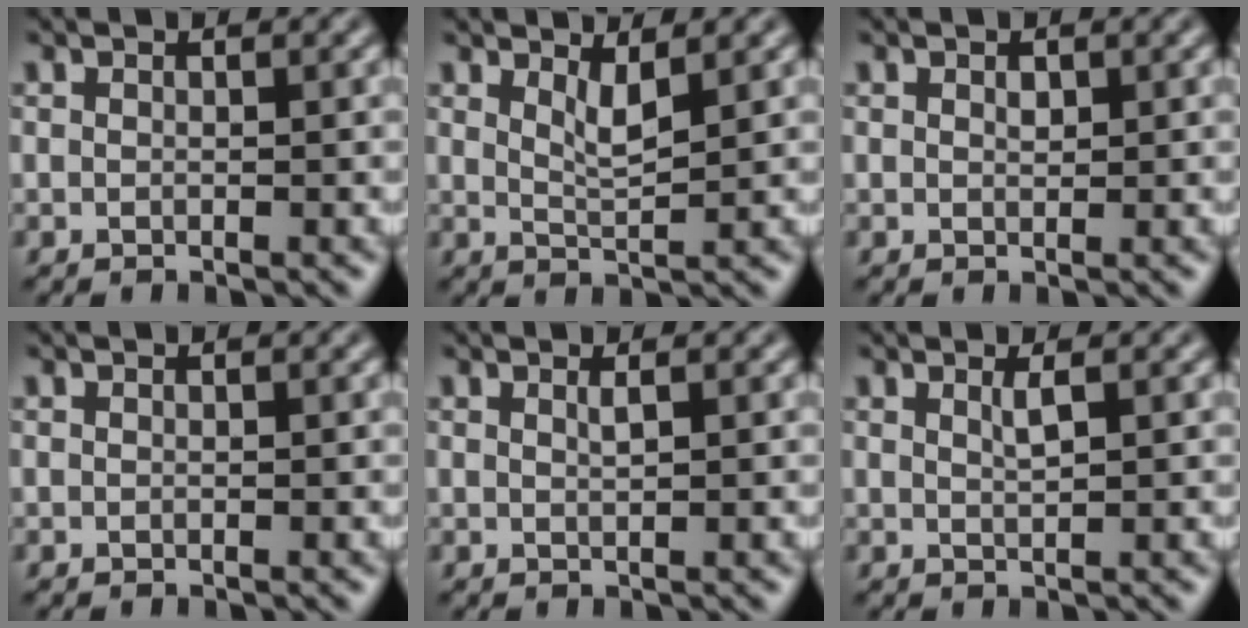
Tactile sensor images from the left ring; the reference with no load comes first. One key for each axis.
{"total": 2.0, "fx": 1.2, "fy": 0.4, "fz": 1.5, "tx": -0.027, "ty": -0.007, "tz": 0.022}
{"total": 0.7, "fx": 0.3, "fy": 0.4, "fz": 0.4, "tx": -0.007, "ty": -0.001, "tz": 0.005}
{"total": 0.0}
{"total": 0.7, "fx": 0.4, "fy": 0.1, "fz": 0.6, "tx": -0.008, "ty": 0.000, "tz": 0.007}
{"total": 1.1, "fx": 0.6, "fy": 0.2, "fz": 0.9, "tx": -0.016, "ty": 0.000, "tz": 0.010}